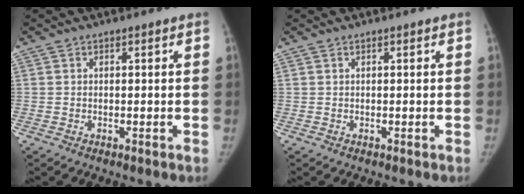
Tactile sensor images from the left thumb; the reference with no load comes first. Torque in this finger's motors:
{"motor_torque": [0.51, 0.50, 0.12, 0.03, 0.00]}